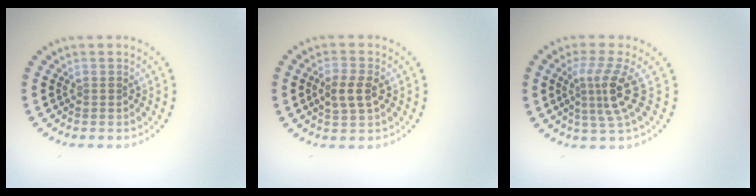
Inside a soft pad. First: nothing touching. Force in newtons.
{"total": 2.6, "press": 2.6, "slide": 0.3}
{"total": 3.7, "press": 2.5, "slide": 2.8}